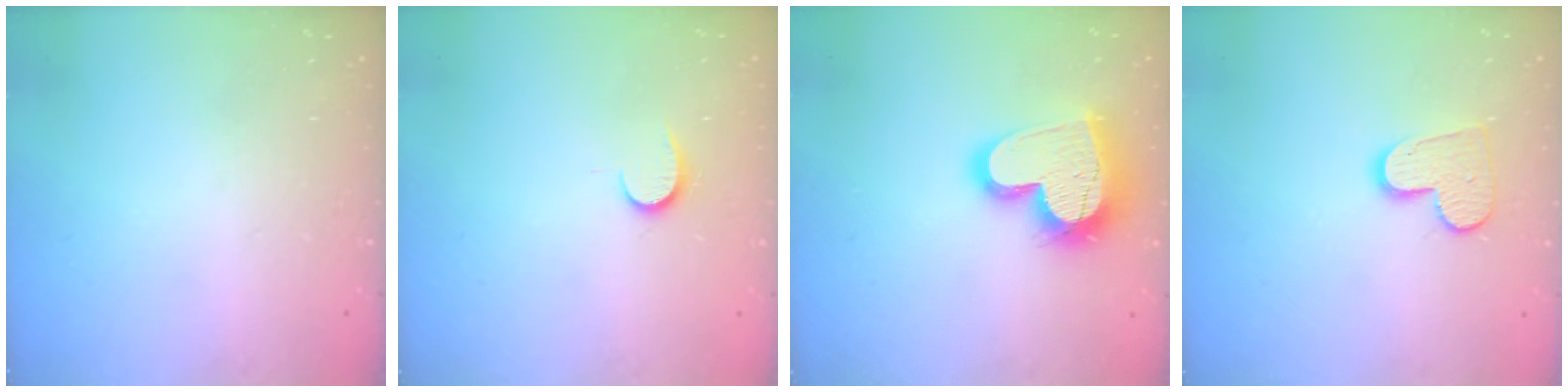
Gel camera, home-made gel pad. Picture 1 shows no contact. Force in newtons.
{"total": 6.7, "press": 6.7, "slide": 0.6}
{"total": 18.7, "press": 18.6, "slide": 1.4}
{"total": 9.7, "press": 9.7, "slide": 0.5}